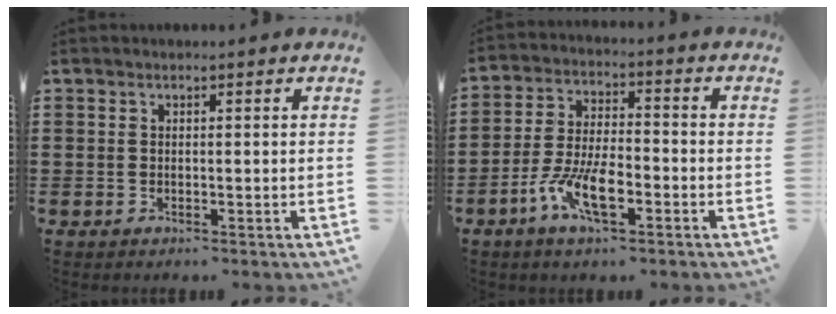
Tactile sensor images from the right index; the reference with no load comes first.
{"total": 8.4, "force": [-4.0, 2.9, 6.8], "torque": [-0.159, -0.014, -0.078]}